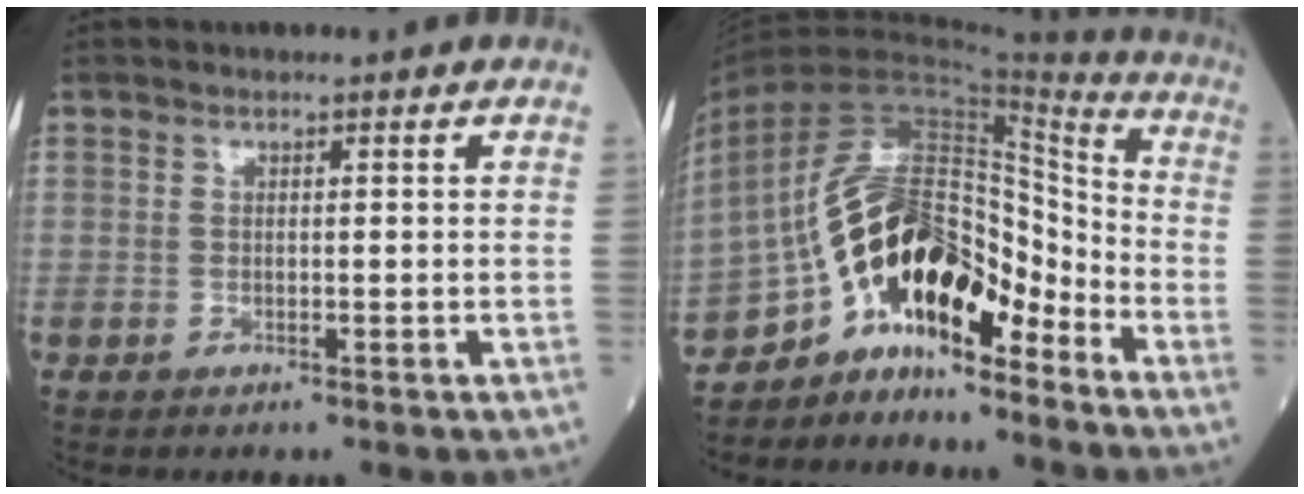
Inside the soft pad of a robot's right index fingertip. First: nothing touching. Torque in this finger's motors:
{"motor_torque": [1.51, -0.63, 1.06, 0.17]}